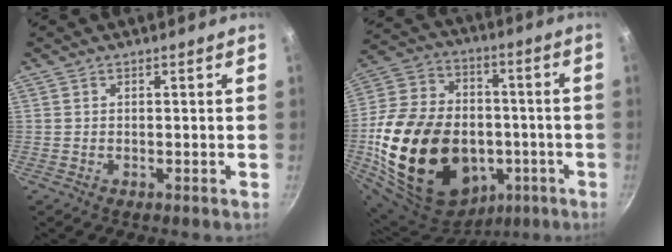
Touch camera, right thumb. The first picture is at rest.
{"total": 30.4, "force": [-6.2, 21.5, 20.5], "torque": [-0.366, 0.047, -0.085]}